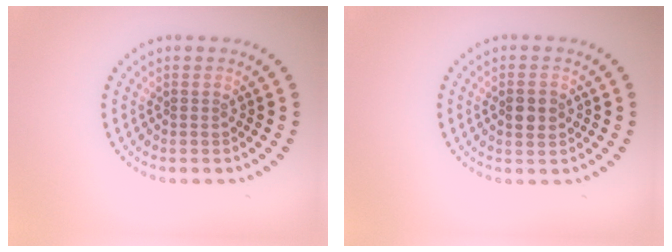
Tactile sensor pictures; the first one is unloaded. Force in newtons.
{"total": 2.7, "press": 2.7, "slide": 0.0}